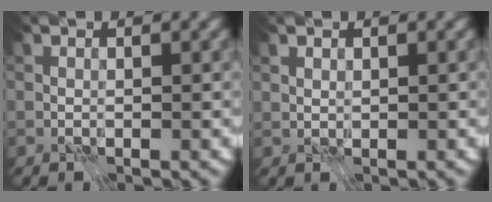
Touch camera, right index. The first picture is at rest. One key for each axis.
{"total": 0.6, "fx": 0.4, "fy": 0.3, "fz": 0.3, "tx": -0.006, "ty": 0.000, "tz": 0.009}